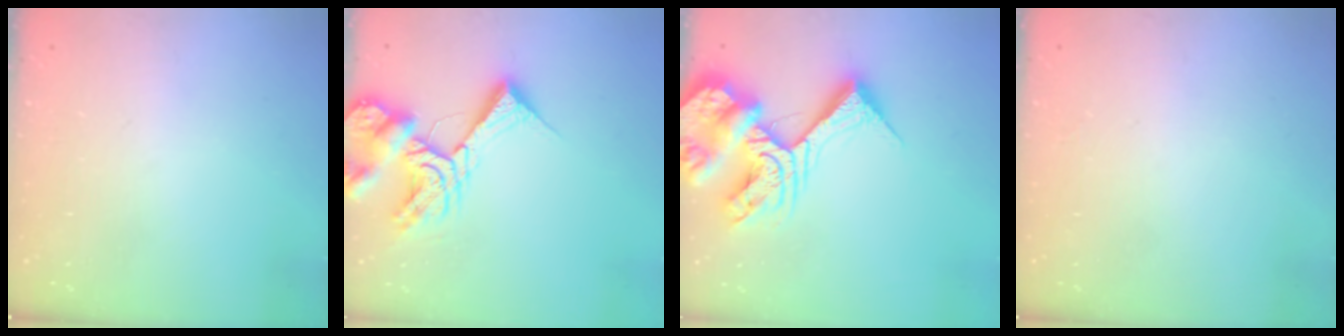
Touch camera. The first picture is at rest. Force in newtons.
{"total": 15.5, "press": 15.4, "slide": 1.7}
{"total": 18.5, "press": 18.4, "slide": 2.1}
{"total": 2.1, "press": 2.1, "slide": 0.2}